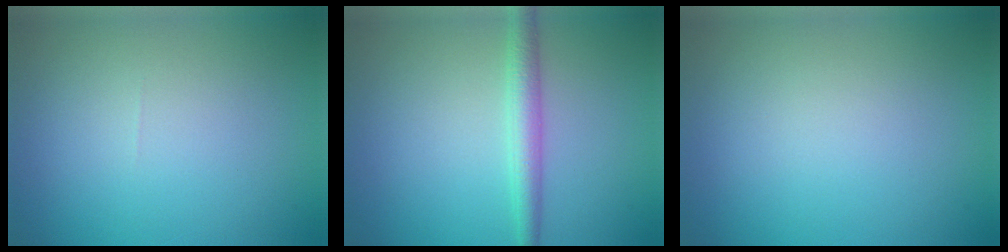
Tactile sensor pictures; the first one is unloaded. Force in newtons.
{"total": 2.7, "press": 2.7, "slide": 0.0}
{"total": 0.0}